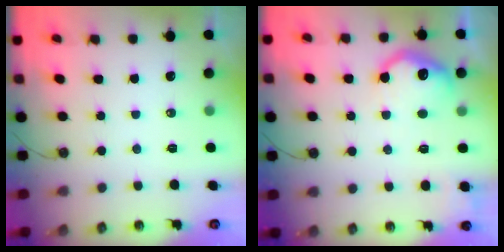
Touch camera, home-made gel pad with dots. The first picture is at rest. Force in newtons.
{"total": 11.9, "press": 11.9, "slide": 0.8}